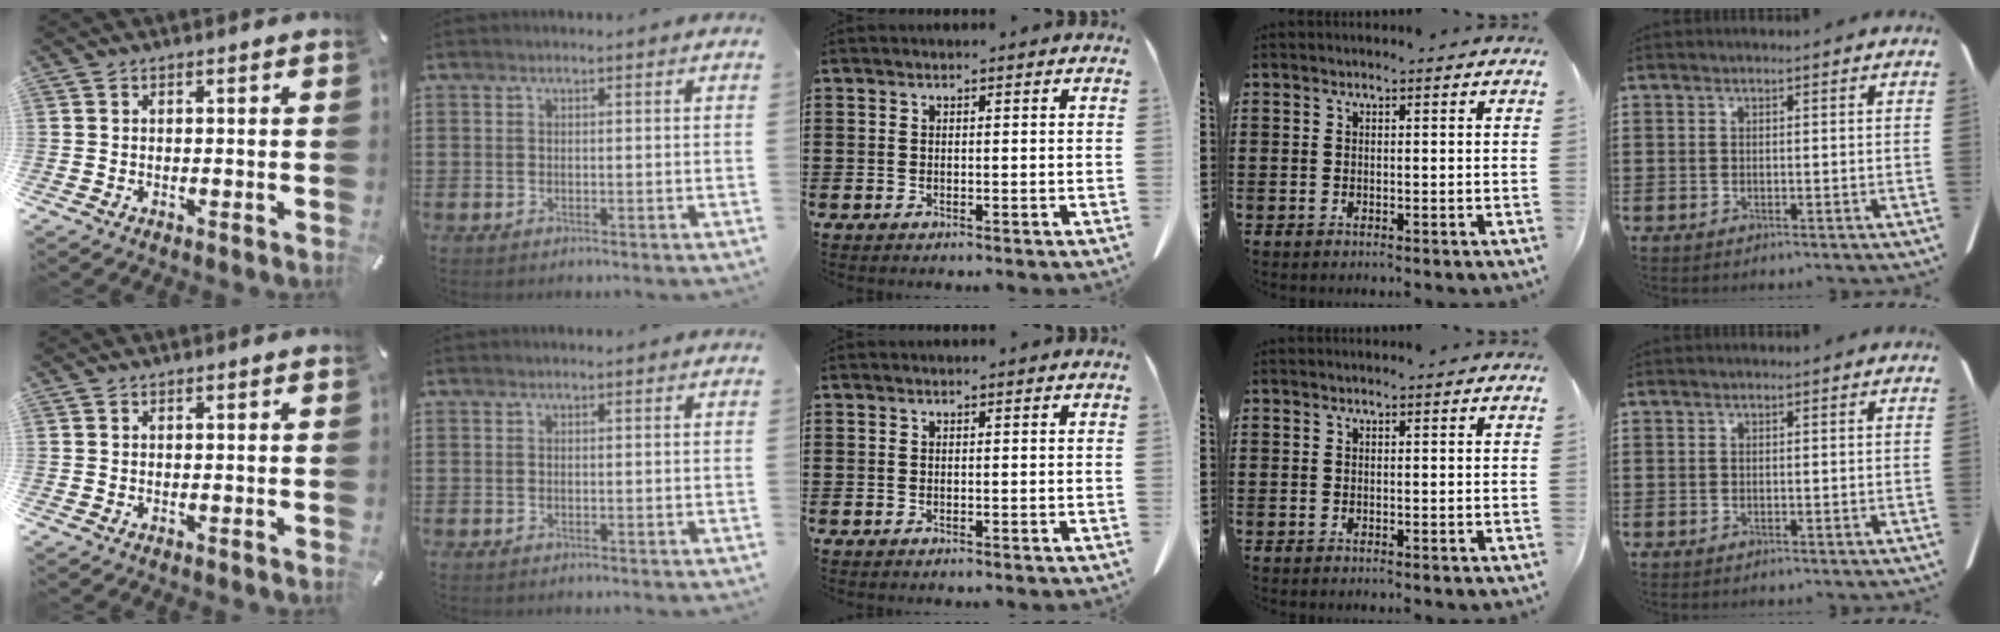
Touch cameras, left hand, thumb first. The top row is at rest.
{}